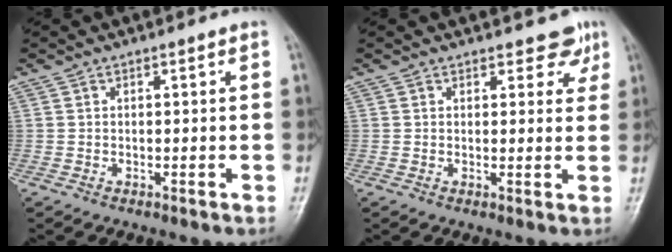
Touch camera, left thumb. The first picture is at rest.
{"total": 3.7, "force": [2.7, 2.1, 1.3], "torque": [0.012, -0.015, 0.029]}